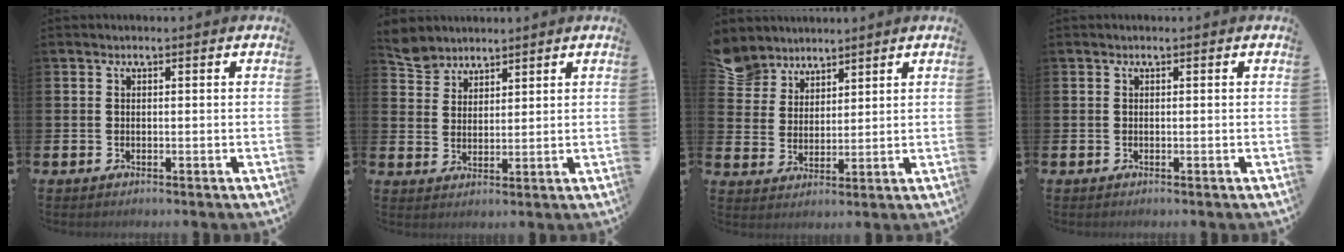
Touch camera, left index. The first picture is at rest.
{"total": 4.5, "force": [4.3, 1.4, -0.2], "torque": [-0.020, -0.013, 0.083]}
{"total": 6.0, "force": [5.5, 2.3, -0.4], "torque": [-0.020, -0.030, 0.105]}
{"total": 0.0}